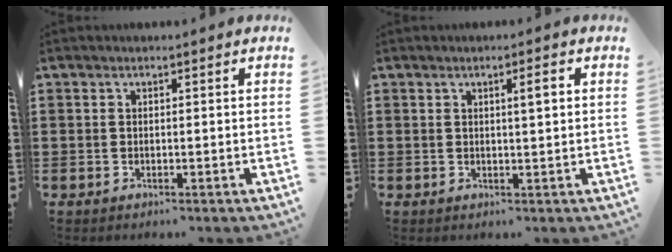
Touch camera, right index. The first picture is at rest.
{"total": 2.2, "force": [0.5, 0.3, 2.1], "torque": [-0.032, 0.001, 0.004]}